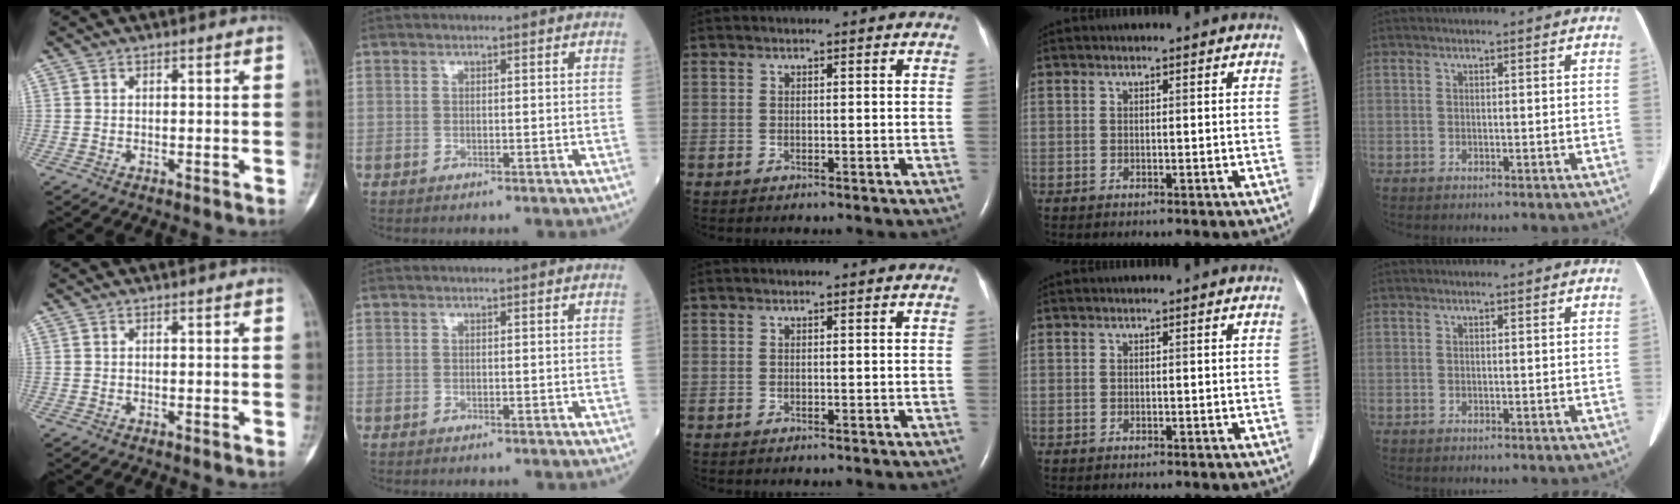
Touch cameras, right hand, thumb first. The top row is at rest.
{}